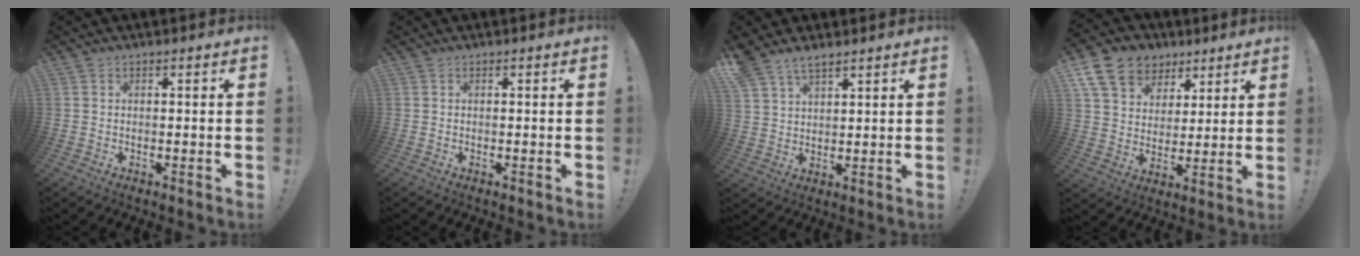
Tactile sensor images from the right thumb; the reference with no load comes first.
{"total": 0.0}
{"total": 5.9, "force": [4.9, 2.4, 2.4], "torque": [-0.043, -0.028, 0.094]}
{"total": 13.7, "force": [7.5, 10.3, 5.0], "torque": [-0.075, -0.041, 0.147]}